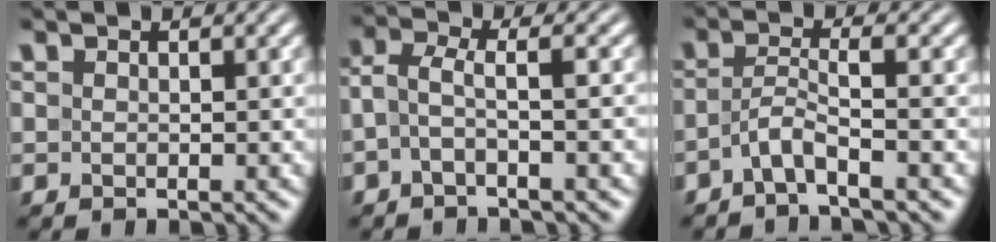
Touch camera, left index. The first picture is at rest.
{"total": 2.5, "force": [-0.9, 0.5, 2.3], "torque": [-0.053, 0.007, -0.026]}
{"total": 2.6, "force": [-1.5, 0.1, 2.1], "torque": [-0.047, 0.004, -0.037]}